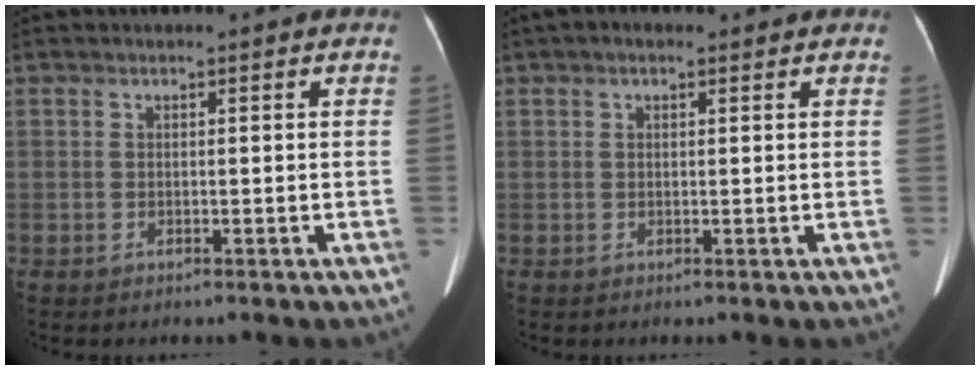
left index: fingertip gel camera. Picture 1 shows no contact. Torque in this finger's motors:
{"motor_torque": [0.03, -0.01, -0.22, 0.00]}